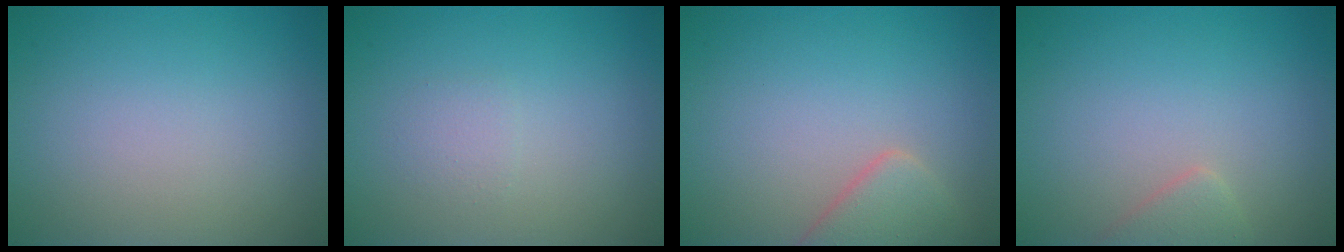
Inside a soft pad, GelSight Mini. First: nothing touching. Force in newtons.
{"total": 1.0, "press": 1.0, "slide": 0.1}
{"total": 2.8, "press": 2.8, "slide": 0.4}
{"total": 1.5, "press": 1.5, "slide": 0.1}